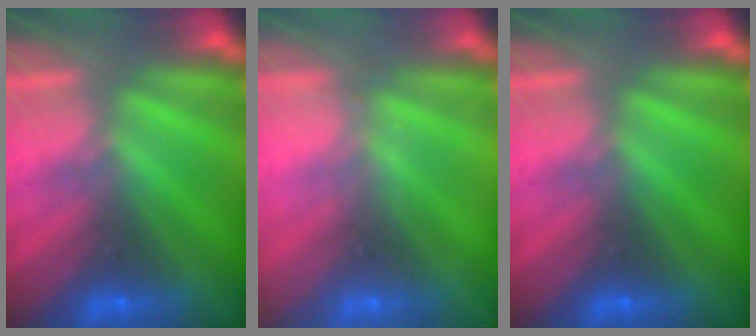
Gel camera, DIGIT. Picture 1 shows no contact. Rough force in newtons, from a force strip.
{"total": 2.1}
{"total": 0.0}